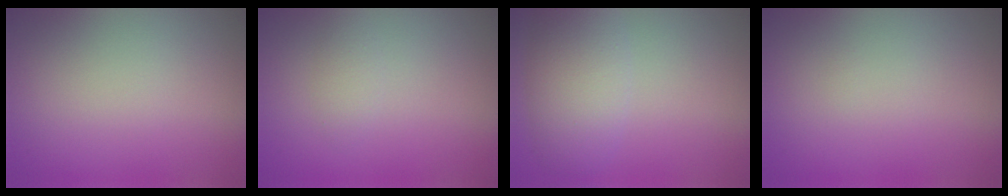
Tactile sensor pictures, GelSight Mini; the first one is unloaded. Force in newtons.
{"total": 1.1, "press": 1.1, "slide": 0.1}
{"total": 4.7, "press": 4.7, "slide": 0.1}
{"total": 0.0}